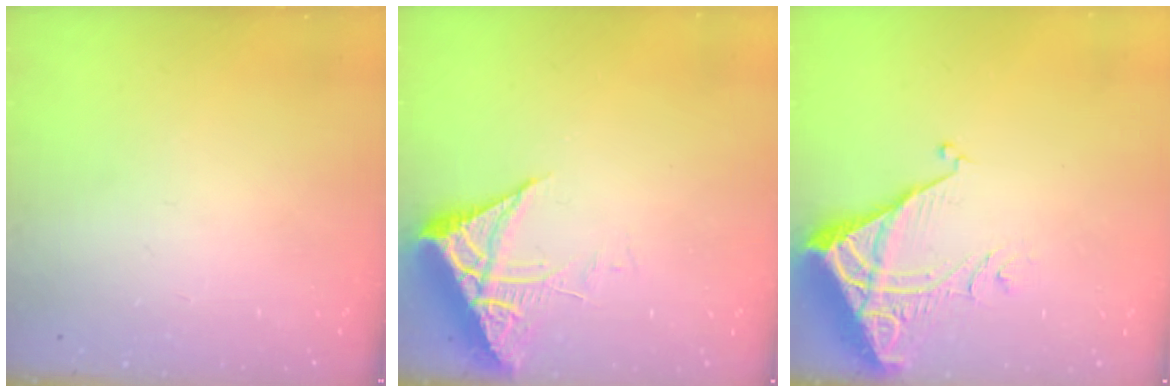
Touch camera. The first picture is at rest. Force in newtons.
{"total": 6.6, "press": 6.6, "slide": 0.8}
{"total": 5.4, "press": 5.4, "slide": 0.7}